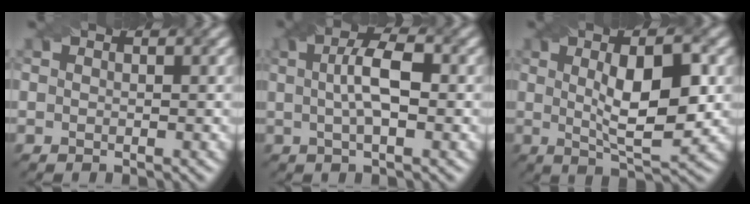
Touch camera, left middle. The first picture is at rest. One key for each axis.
{"total": 4.3, "fx": 0.4, "fy": 1.3, "fz": 4.1, "tx": -0.075, "ty": 0.009, "tz": 0.005}
{"total": 7.8, "fx": 0.8, "fy": 2.2, "fz": 7.4, "tx": -0.113, "ty": 0.007, "tz": 0.013}